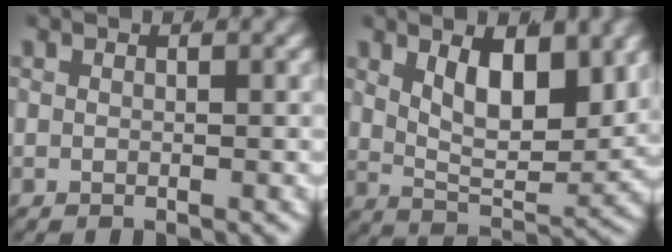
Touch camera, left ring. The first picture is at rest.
{"total": 8.4, "force": [1.8, 5.1, 6.4], "torque": [-0.108, -0.024, 0.029]}